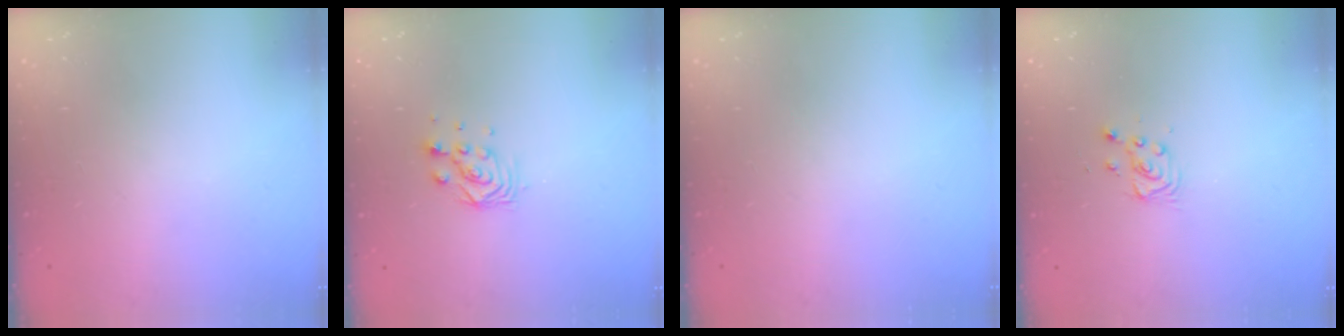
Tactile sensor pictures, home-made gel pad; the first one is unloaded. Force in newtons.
{"total": 4.2, "press": 4.2, "slide": 0.3}
{"total": 0.0}
{"total": 2.8, "press": 2.8, "slide": 0.4}